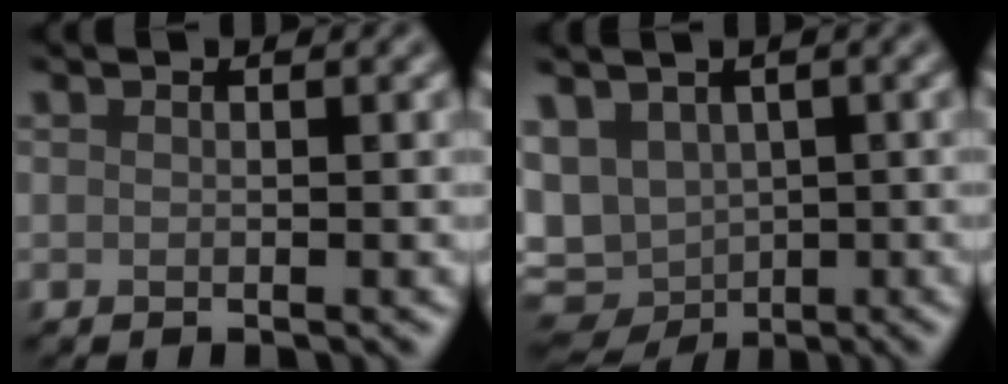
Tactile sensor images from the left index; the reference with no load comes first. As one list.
[{"total": 6.4, "force": [-1.0, 4.6, 4.3], "torque": [-0.061, -0.014, 0.003]}]